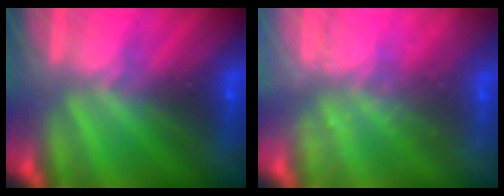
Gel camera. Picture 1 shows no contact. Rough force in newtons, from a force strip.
{"total": 2.1}